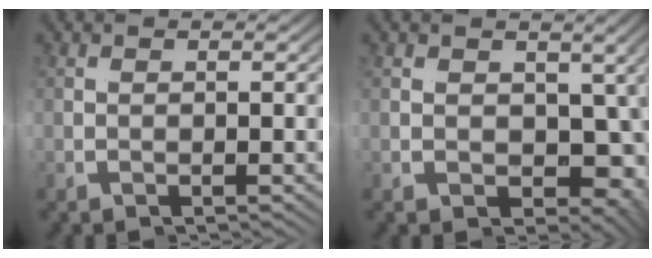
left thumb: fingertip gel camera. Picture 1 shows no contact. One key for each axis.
{"total": 8.8, "fx": -0.5, "fy": 6.0, "fz": 6.5, "tx": -0.077, "ty": -0.017, "tz": 0.006}